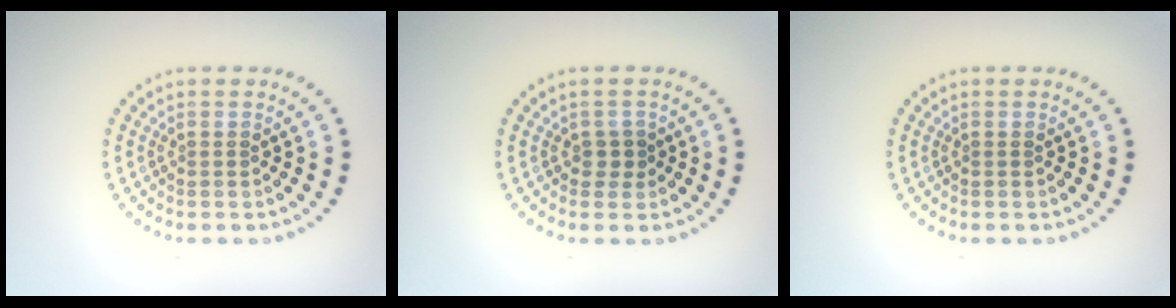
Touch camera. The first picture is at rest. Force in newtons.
{"total": 1.2, "press": 1.1, "slide": 0.5}
{"total": 0.0}